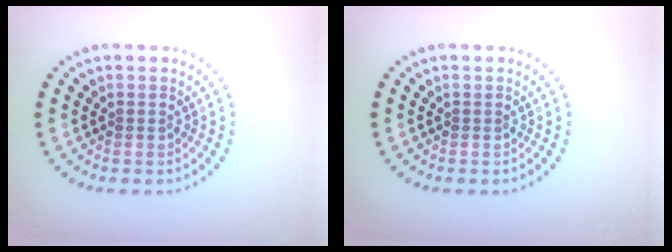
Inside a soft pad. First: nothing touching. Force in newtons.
{"total": 0.0}